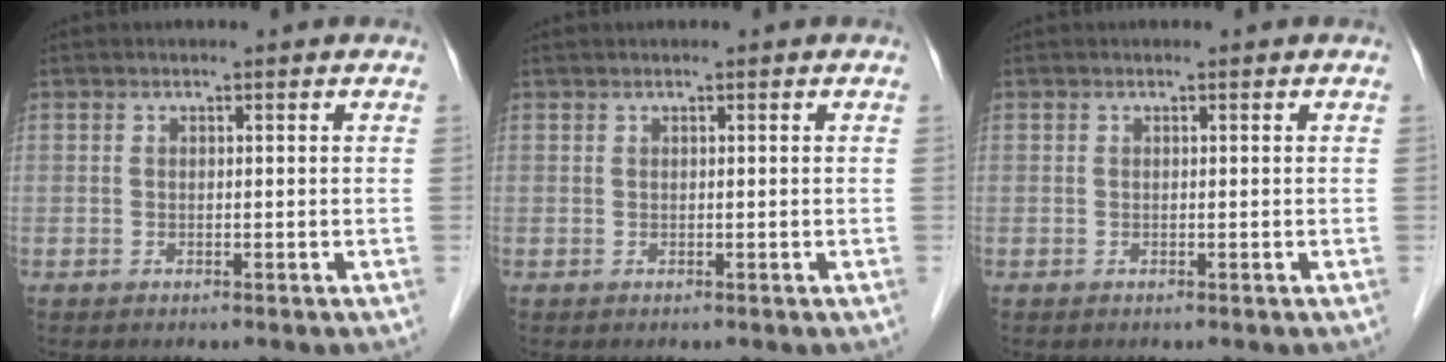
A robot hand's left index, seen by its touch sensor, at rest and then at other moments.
{"total": 0.8, "force": [0.6, 0.0, 0.5], "torque": [-0.015, 0.013, 0.017]}
{"total": 0.0}